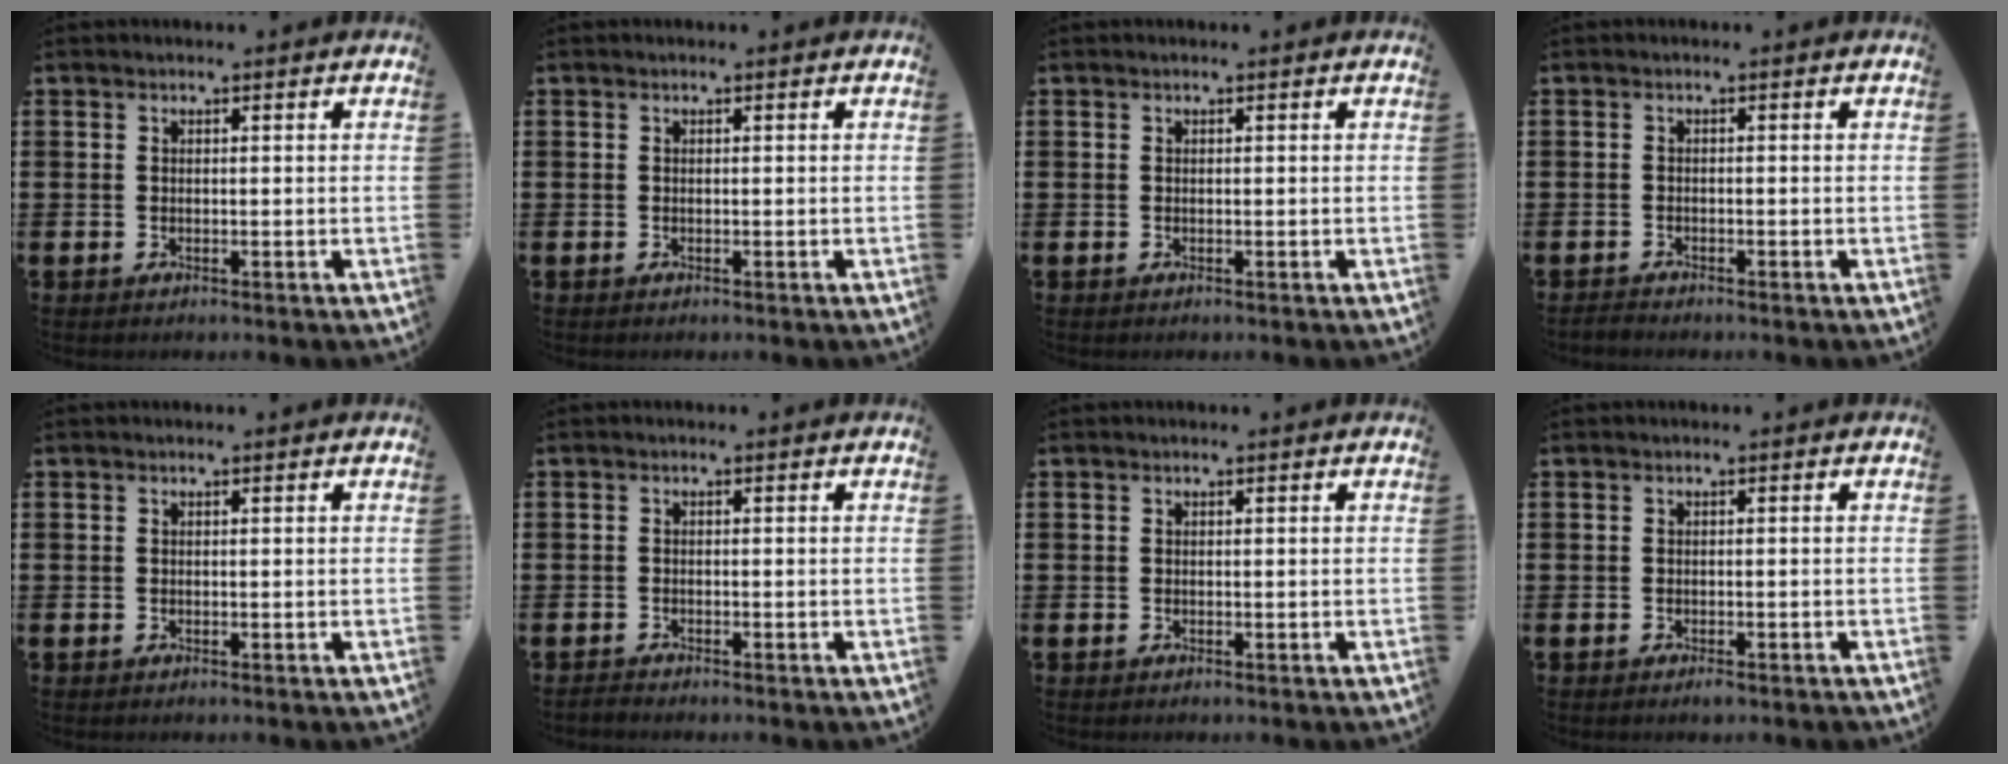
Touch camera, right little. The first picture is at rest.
{"total": 0.0}
{"total": 0.0}
{"total": 0.7, "force": [-0.7, 0.1, 0.2], "torque": [-0.006, 0.000, -0.015]}
{"total": 0.0}
{"total": 0.6, "force": [-0.6, 0.1, 0.2], "torque": [-0.005, -0.002, -0.012]}
{"total": 0.0}
{"total": 0.6, "force": [-0.4, 0.1, 0.4], "torque": [-0.001, -0.006, -0.009]}